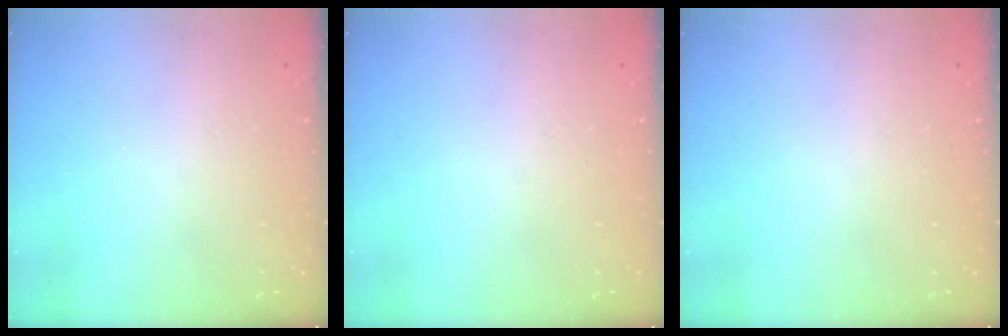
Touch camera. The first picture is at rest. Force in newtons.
{"total": 0.0}
{"total": 0.0}